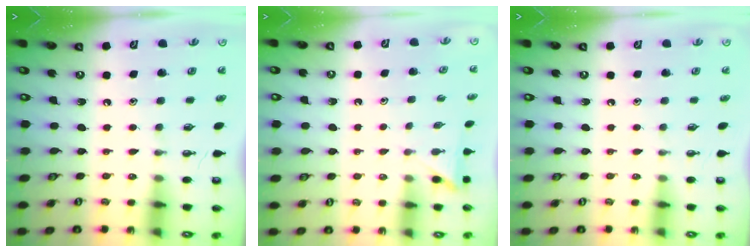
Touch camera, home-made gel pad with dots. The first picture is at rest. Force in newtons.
{"total": 2.5, "press": 2.5, "slide": 0.3}
{"total": 0.0}